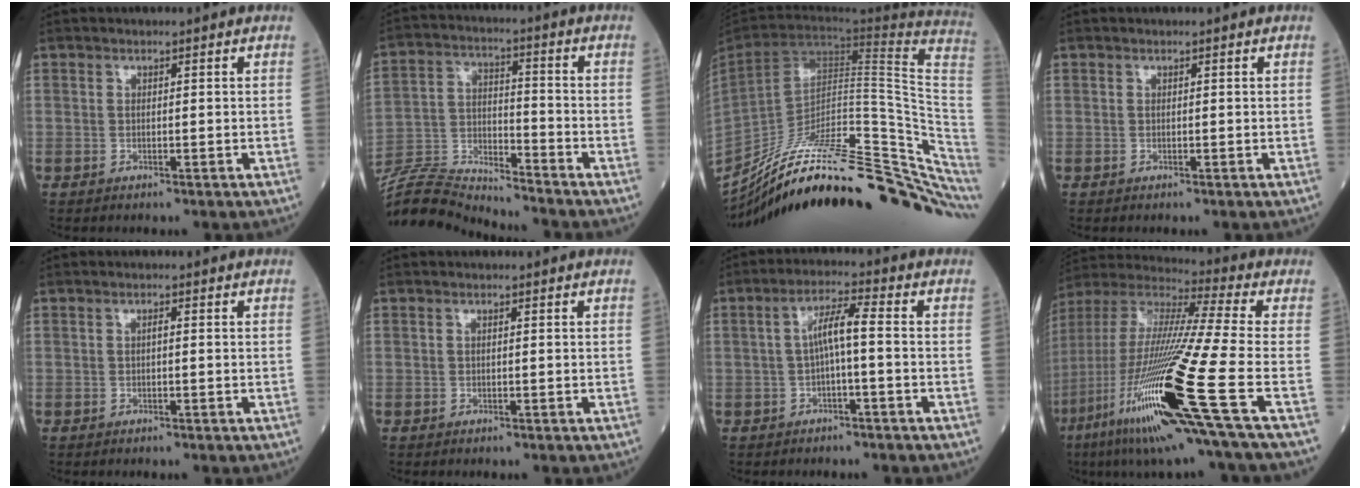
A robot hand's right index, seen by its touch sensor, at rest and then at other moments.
{"total": 14.7, "force": [-14.5, -0.3, 2.4], "torque": [-0.056, 0.020, -0.267]}
{"total": 35.8, "force": [-27.1, 5.3, 22.8], "torque": [-0.248, -0.024, -0.387]}
{"total": 0.0}
{"total": 0.6, "force": [0.0, 0.1, 0.6], "torque": [-0.010, 0.002, -0.001]}
{"total": 0.0}
{"total": 4.9, "force": [-0.3, 0.3, 4.9], "torque": [-0.085, 0.020, -0.005]}
{"total": 26.8, "force": [-10.1, 0.2, 24.9], "torque": [-0.493, -0.058, -0.192]}